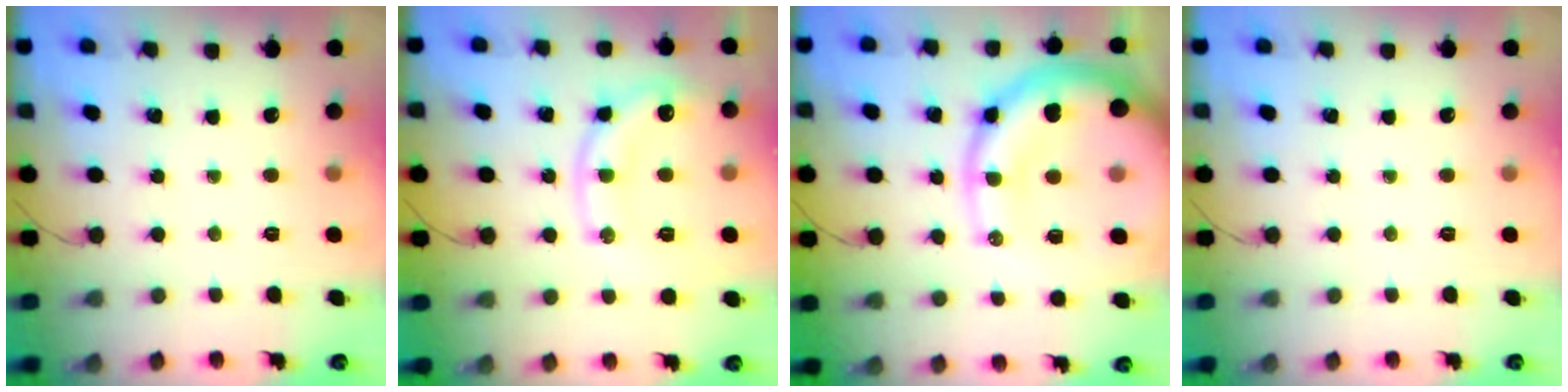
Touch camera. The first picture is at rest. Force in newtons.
{"total": 12.7, "press": 12.7, "slide": 0.8}
{"total": 24.1, "press": 23.8, "slide": 3.9}
{"total": 0.0}